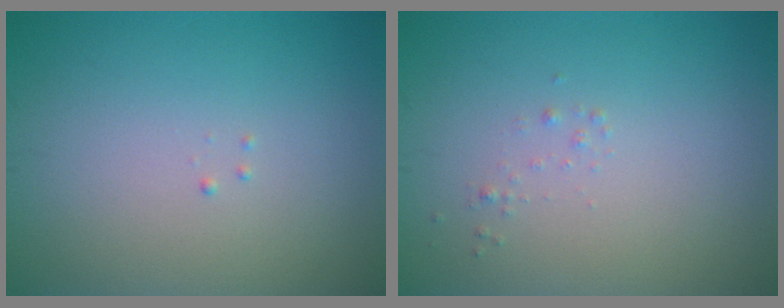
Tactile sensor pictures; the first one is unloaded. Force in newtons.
{"total": 0.5, "press": 0.5, "slide": 0.0}